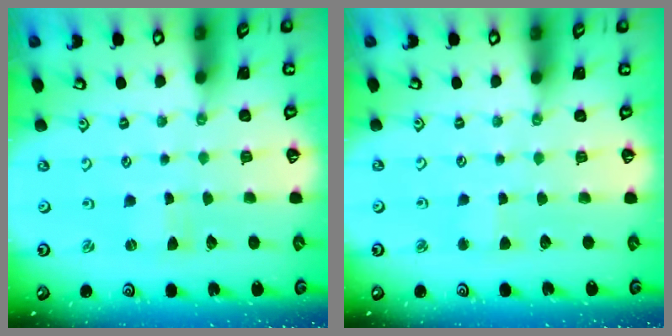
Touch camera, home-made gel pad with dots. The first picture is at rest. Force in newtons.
{"total": 2.6, "press": 2.6, "slide": 0.2}